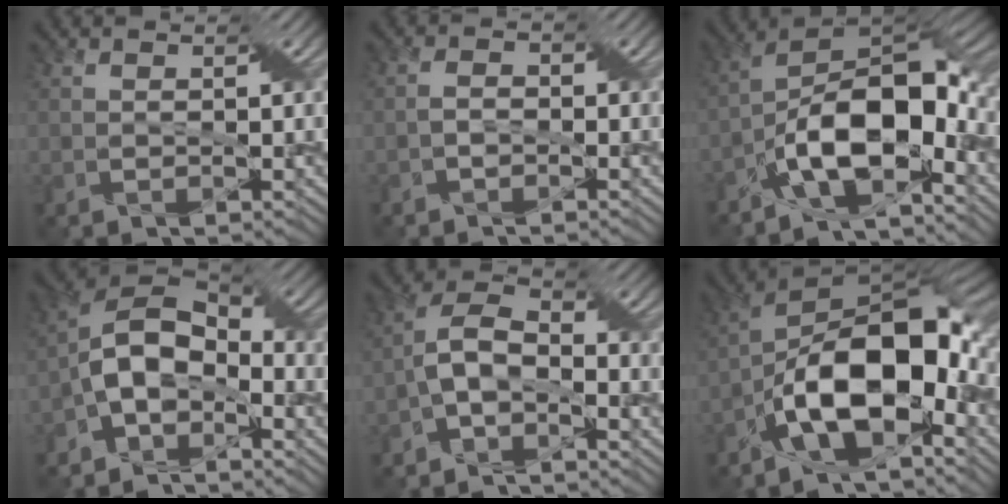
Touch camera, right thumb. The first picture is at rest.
{"total": 1.5, "force": [-0.9, 0.9, 0.9], "torque": [-0.019, 0.006, -0.020]}
{"total": 14.4, "force": [-5.9, 6.5, 11.5], "torque": [-0.195, -0.007, -0.121]}
{"total": 9.7, "force": [-3.8, 5.8, 6.8], "torque": [-0.132, 0.007, -0.090]}
{"total": 6.3, "force": [-2.8, 3.4, 4.5], "torque": [-0.096, 0.015, -0.069]}
{"total": 16.8, "force": [-5.6, 8.1, 13.6], "torque": [-0.230, -0.006, -0.111]}